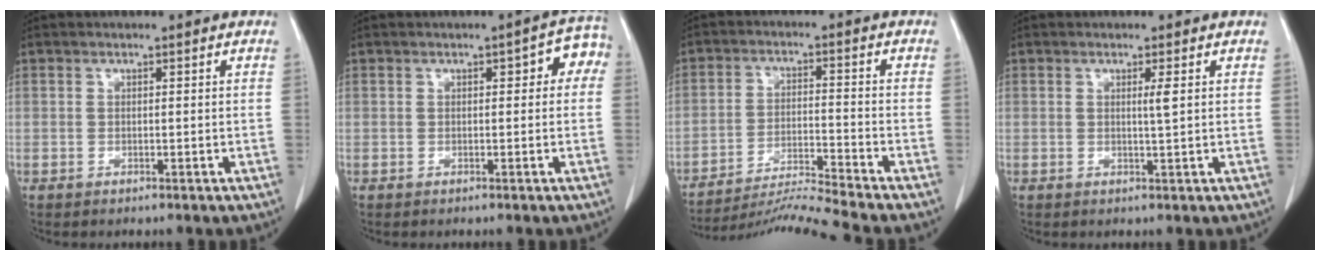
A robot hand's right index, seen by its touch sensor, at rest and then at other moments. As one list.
[{"total": 4.2, "force": [0.8, 1.9, 3.6], "torque": [-0.034, 0.029, 0.005]}, {"total": 10.0, "force": [-9.2, -3.4, 1.9], "torque": [-0.025, -0.011, -0.164]}, {"total": 1.6, "force": [0.4, -0.3, 1.5], "torque": [-0.027, -0.003, 0.007]}]